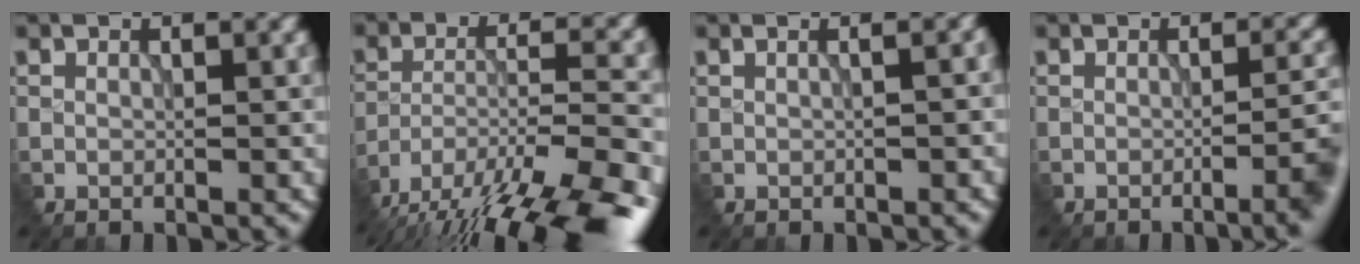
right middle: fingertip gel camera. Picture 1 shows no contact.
{"total": 17.3, "force": [-14.3, 5.0, 8.5], "torque": [-0.166, -0.043, -0.192]}
{"total": 2.8, "force": [0.8, 1.5, 2.2], "torque": [-0.003, 0.030, -0.013]}
{"total": 4.6, "force": [-1.1, 1.4, 4.2], "torque": [-0.043, 0.001, -0.008]}